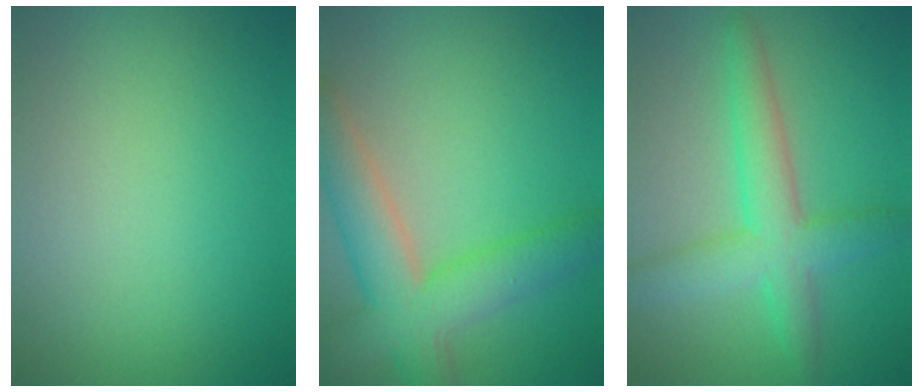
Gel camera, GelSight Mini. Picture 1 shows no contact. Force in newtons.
{"total": 7.3, "press": 7.3, "slide": 0.4}
{"total": 5.2, "press": 5.2, "slide": 0.1}